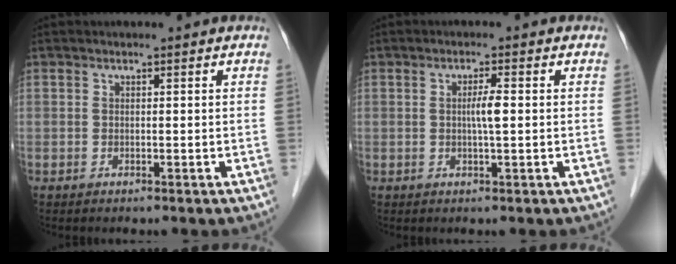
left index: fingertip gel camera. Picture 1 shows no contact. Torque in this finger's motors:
{"motor_torque": [0.81, 0.21, 0.29, 0.05]}